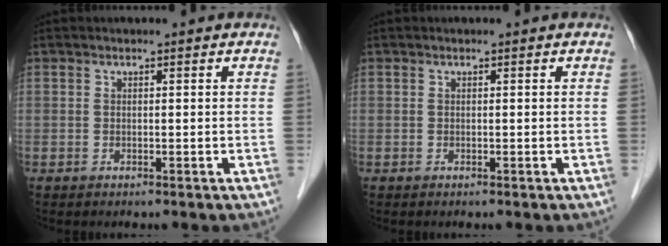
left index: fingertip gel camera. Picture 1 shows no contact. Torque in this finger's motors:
{"motor_torque": [0.00, 0.00, 0.00, 0.00]}